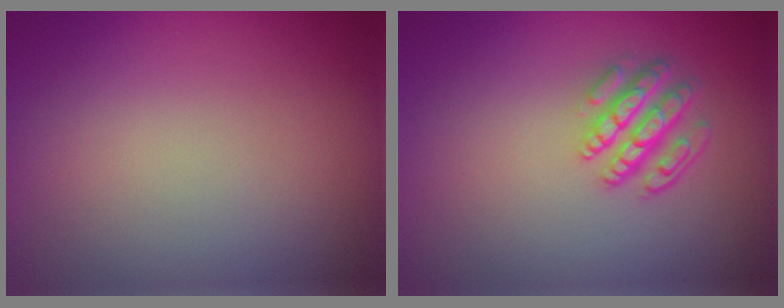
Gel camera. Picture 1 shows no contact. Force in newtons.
{"total": 4.4, "press": 3.2, "slide": 3.0}